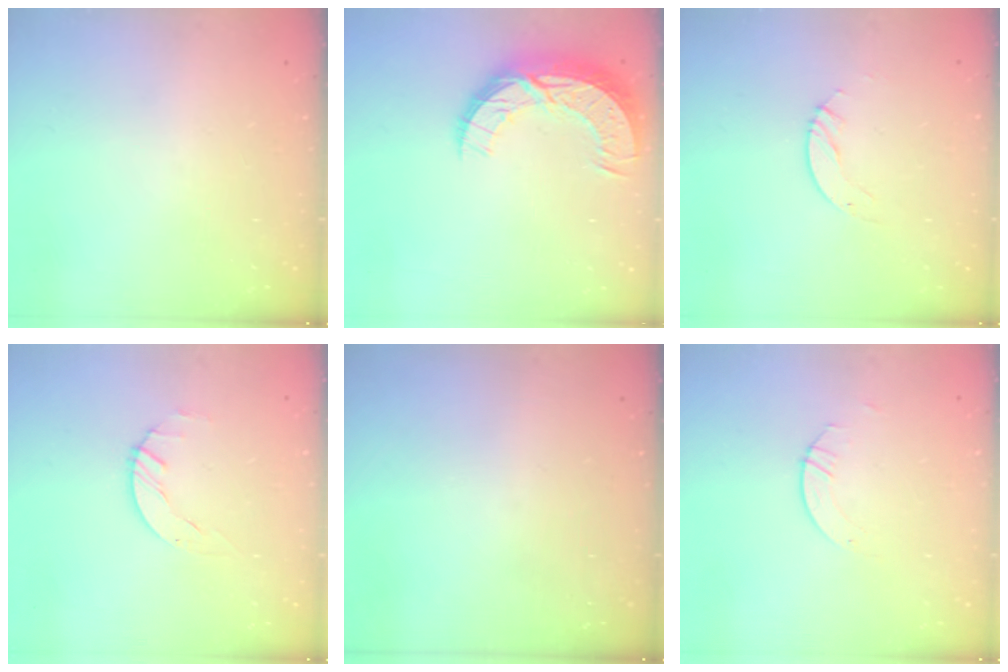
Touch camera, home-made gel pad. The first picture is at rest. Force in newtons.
{"total": 12.6, "press": 12.6, "slide": 0.8}
{"total": 3.1, "press": 3.1, "slide": 0.3}
{"total": 1.5, "press": 1.5, "slide": 0.2}
{"total": 0.0}
{"total": 1.1, "press": 1.1, "slide": 0.1}